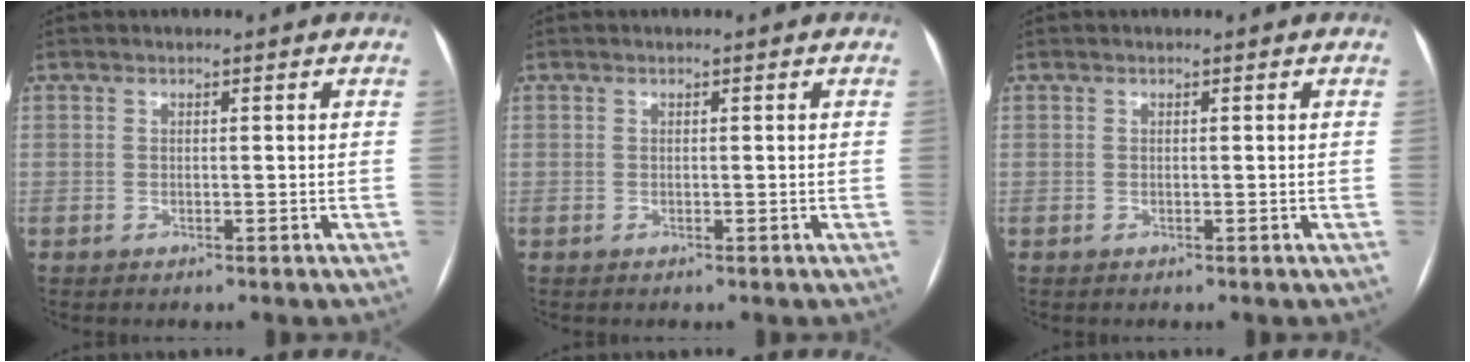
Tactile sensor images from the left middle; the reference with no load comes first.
{"total": 0.0}
{"total": 0.0}